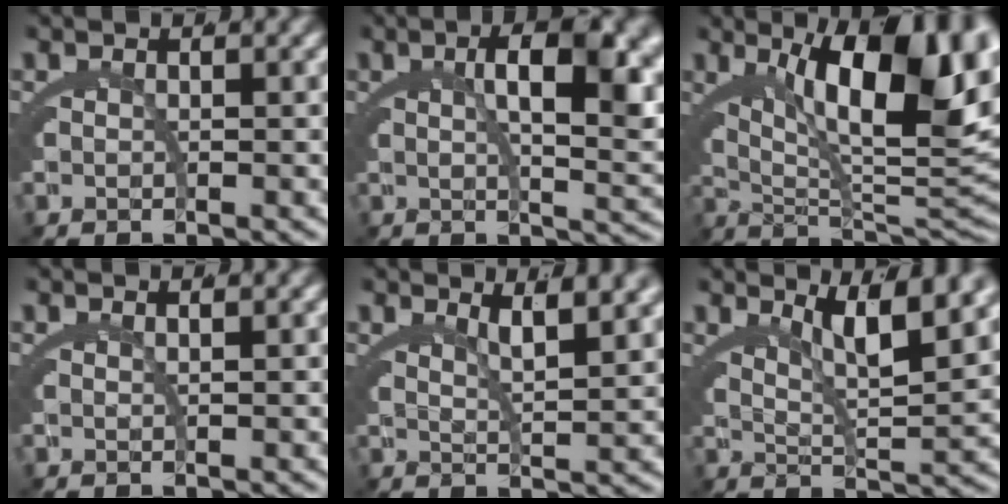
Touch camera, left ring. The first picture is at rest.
{"total": 8.2, "force": [2.1, 1.5, 7.7], "torque": [-0.089, 0.010, 0.030]}
{"total": 15.1, "force": [4.3, 6.3, 13.0], "torque": [-0.173, 0.007, 0.064]}
{"total": 1.0, "force": [0.7, -0.6, 0.4], "torque": [-0.005, 0.000, 0.014]}
{"total": 3.4, "force": [2.5, -0.8, 2.2], "torque": [-0.027, -0.005, 0.048]}
{"total": 5.4, "force": [3.3, 0.5, 4.2], "torque": [-0.063, -0.005, 0.056]}